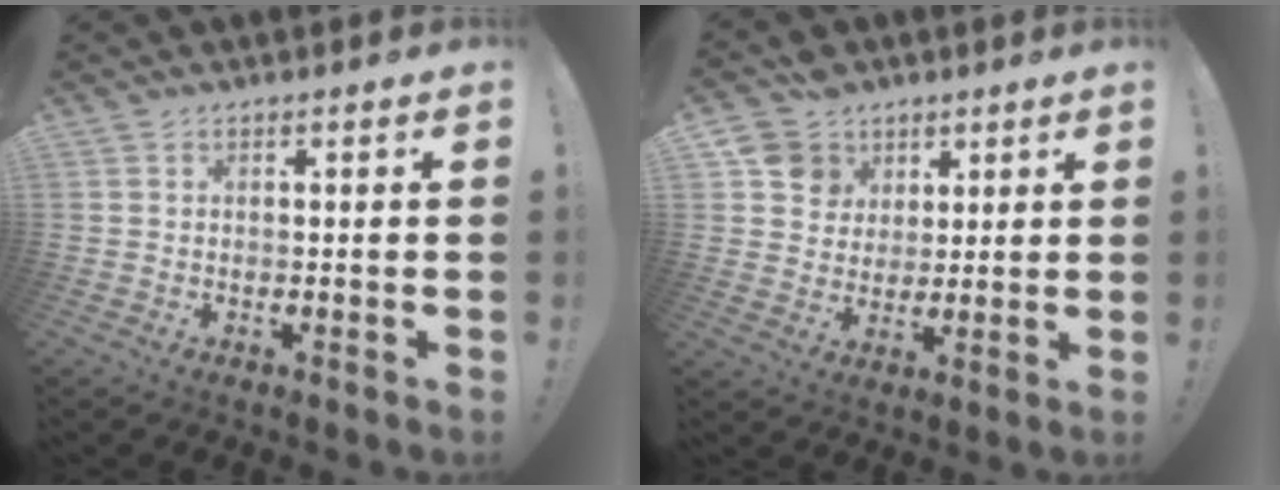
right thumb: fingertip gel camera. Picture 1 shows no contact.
{"total": 9.2, "force": [4.6, 7.8, 1.4], "torque": [-0.019, -0.033, 0.096]}